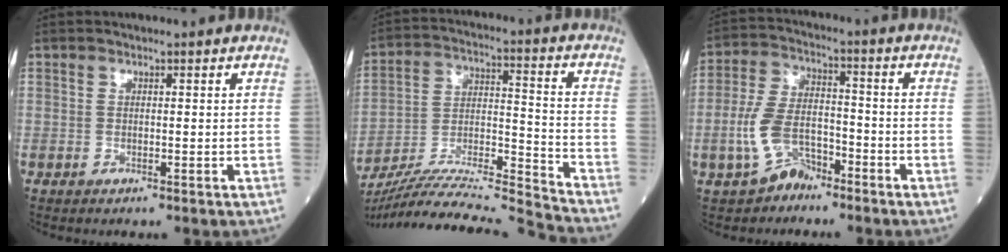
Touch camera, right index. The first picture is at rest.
{"total": 22.0, "force": [-20.9, -2.3, 6.7], "torque": [-0.136, -0.013, -0.346]}
{"total": 7.8, "force": [-4.3, 4.4, 4.7], "torque": [-0.118, 0.013, -0.084]}